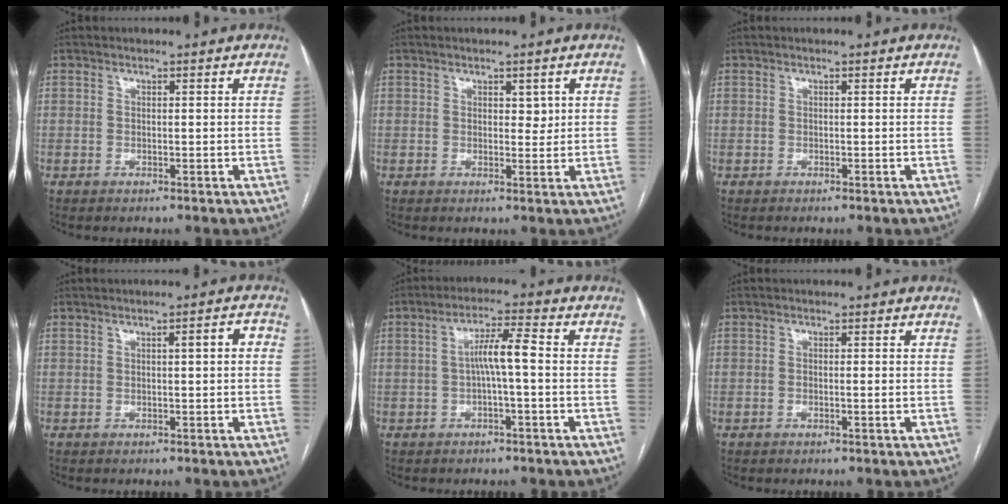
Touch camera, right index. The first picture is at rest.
{"total": 1.8, "force": [0.8, 1.0, 1.3], "torque": [-0.015, -0.005, 0.012]}
{"total": 0.0}
{"total": 2.4, "force": [0.2, 0.5, 2.3], "torque": [-0.032, 0.009, 0.003]}
{"total": 5.3, "force": [-0.3, 0.3, 5.3], "torque": [-0.093, 0.017, -0.004]}
{"total": 1.4, "force": [-0.2, 0.2, 1.4], "torque": [-0.026, 0.003, -0.002]}